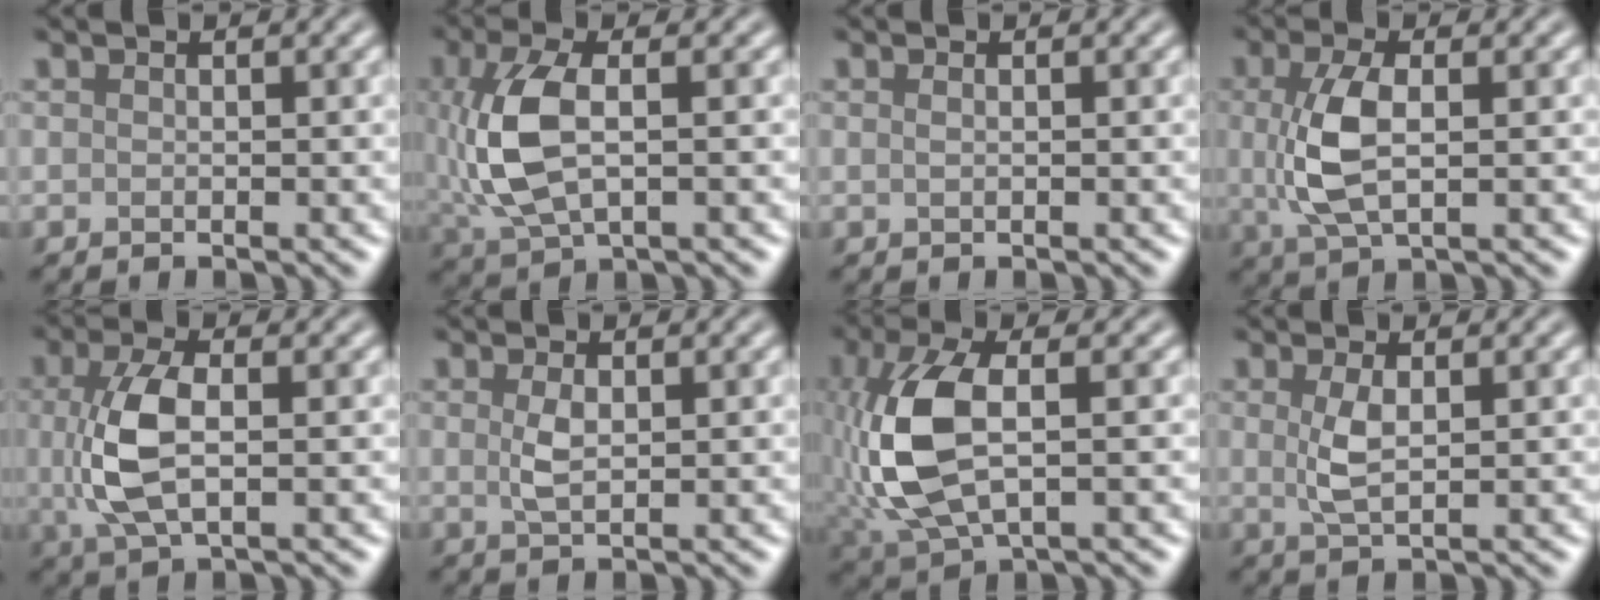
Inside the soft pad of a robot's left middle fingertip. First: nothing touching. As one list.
[{"total": 6.6, "force": [0.2, 3.3, 5.7], "torque": [-0.141, 0.002, 0.005]}, {"total": 0.6, "force": [0.2, 0.3, 0.5], "torque": [-0.011, 0.000, 0.002]}, {"total": 5.1, "force": [0.3, 2.3, 4.5], "torque": [-0.106, 0.002, 0.007]}, {"total": 5.6, "force": [0.2, 2.6, 5.0], "torque": [-0.118, 0.001, 0.004]}, {"total": 2.0, "force": [0.3, 0.9, 1.8], "torque": [-0.043, -0.001, 0.008]}, {"total": 8.7, "force": [-0.5, 4.4, 7.5], "torque": [-0.177, 0.005, -0.010]}, {"total": 2.6, "force": [0.5, 0.9, 2.4], "torque": [-0.055, -0.001, 0.010]}]